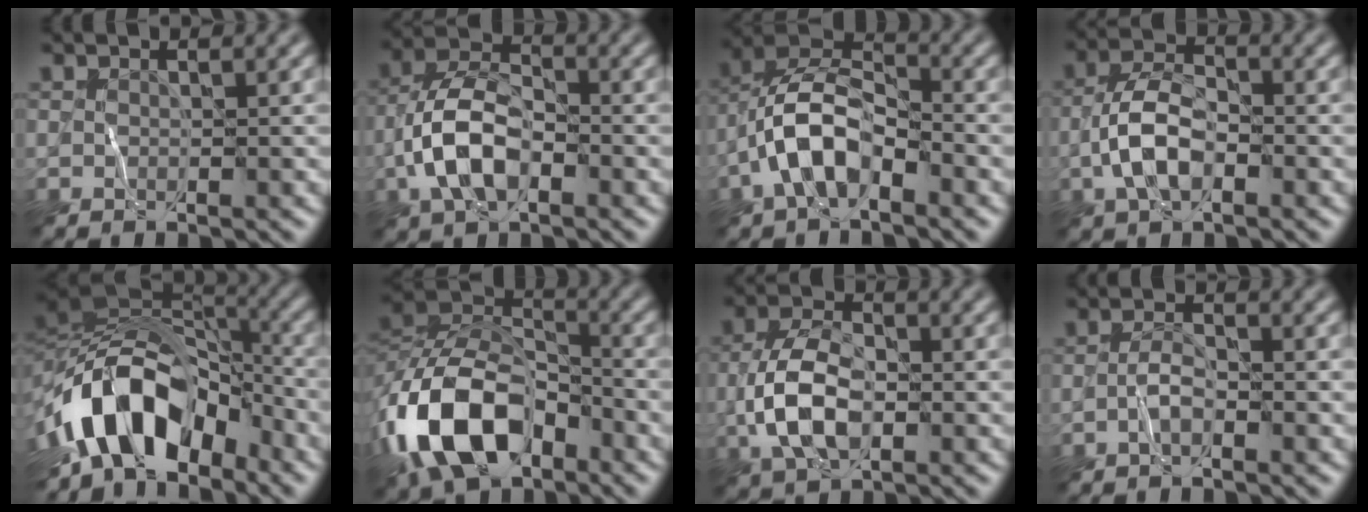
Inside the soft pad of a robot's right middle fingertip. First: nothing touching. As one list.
[{"total": 6.5, "force": [-2.2, 3.4, 5.0], "torque": [-0.104, 0.008, -0.050]}, {"total": 6.8, "force": [-3.1, 3.3, 5.1], "torque": [-0.099, 0.015, -0.063]}, {"total": 5.0, "force": [-1.7, 2.5, 4.0], "torque": [-0.081, 0.009, -0.042]}, {"total": 11.8, "force": [-5.9, 6.4, 8.0], "torque": [-0.124, 0.018, -0.110]}, {"total": 11.9, "force": [-5.7, 7.0, 7.7], "torque": [-0.157, 0.003, -0.118]}, {"total": 6.1, "force": [-1.6, 3.3, 5.0], "torque": [-0.105, 0.005, -0.039]}, {"total": 1.6, "force": [-0.8, 0.5, 1.3], "torque": [-0.027, 0.007, -0.020]}]